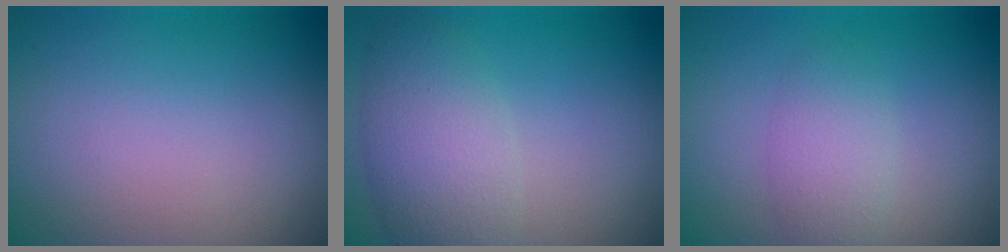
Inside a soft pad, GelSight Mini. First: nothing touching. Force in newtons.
{"total": 5.1, "press": 5.1, "slide": 0.2}
{"total": 2.7, "press": 2.7, "slide": 0.1}